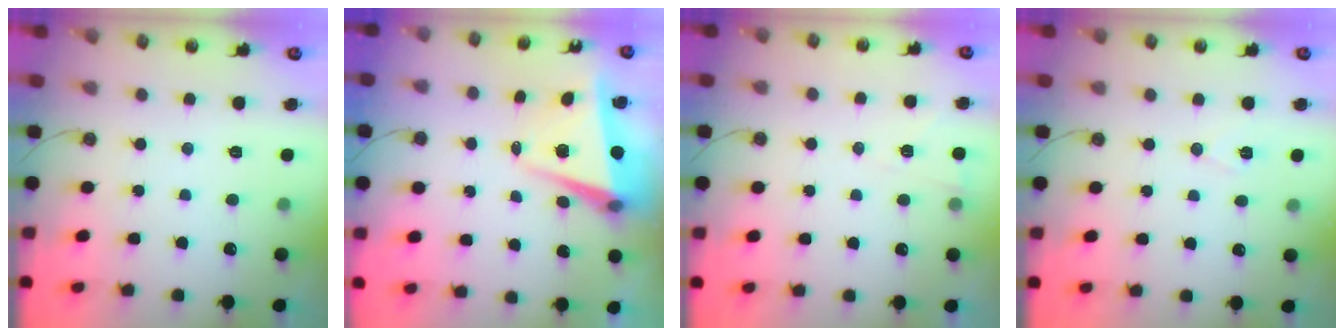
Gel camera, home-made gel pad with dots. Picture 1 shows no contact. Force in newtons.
{"total": 5.3, "press": 4.9, "slide": 1.9}
{"total": 3.6, "press": 3.1, "slide": 1.8}
{"total": 7.4, "press": 5.8, "slide": 4.5}